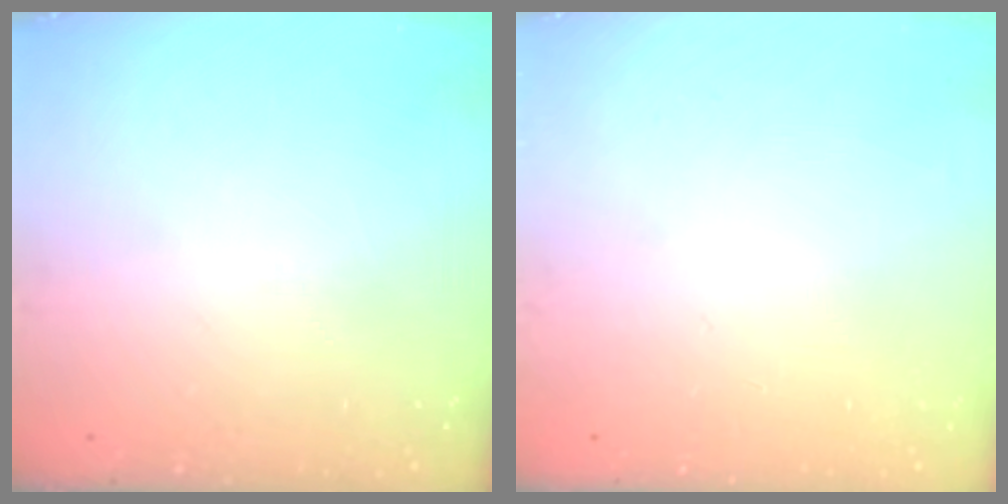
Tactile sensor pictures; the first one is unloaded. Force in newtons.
{"total": 0.0}